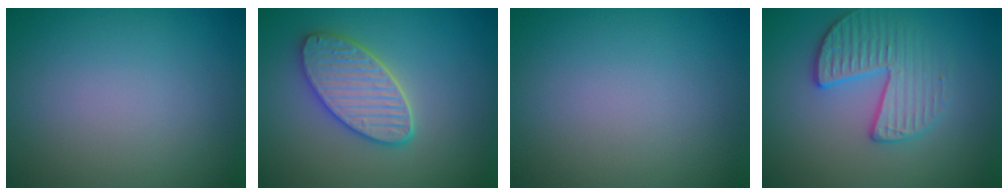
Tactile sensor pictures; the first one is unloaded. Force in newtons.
{"total": 4.7, "press": 4.2, "slide": 2.1}
{"total": 0.0}
{"total": 3.4, "press": 3.2, "slide": 1.1}